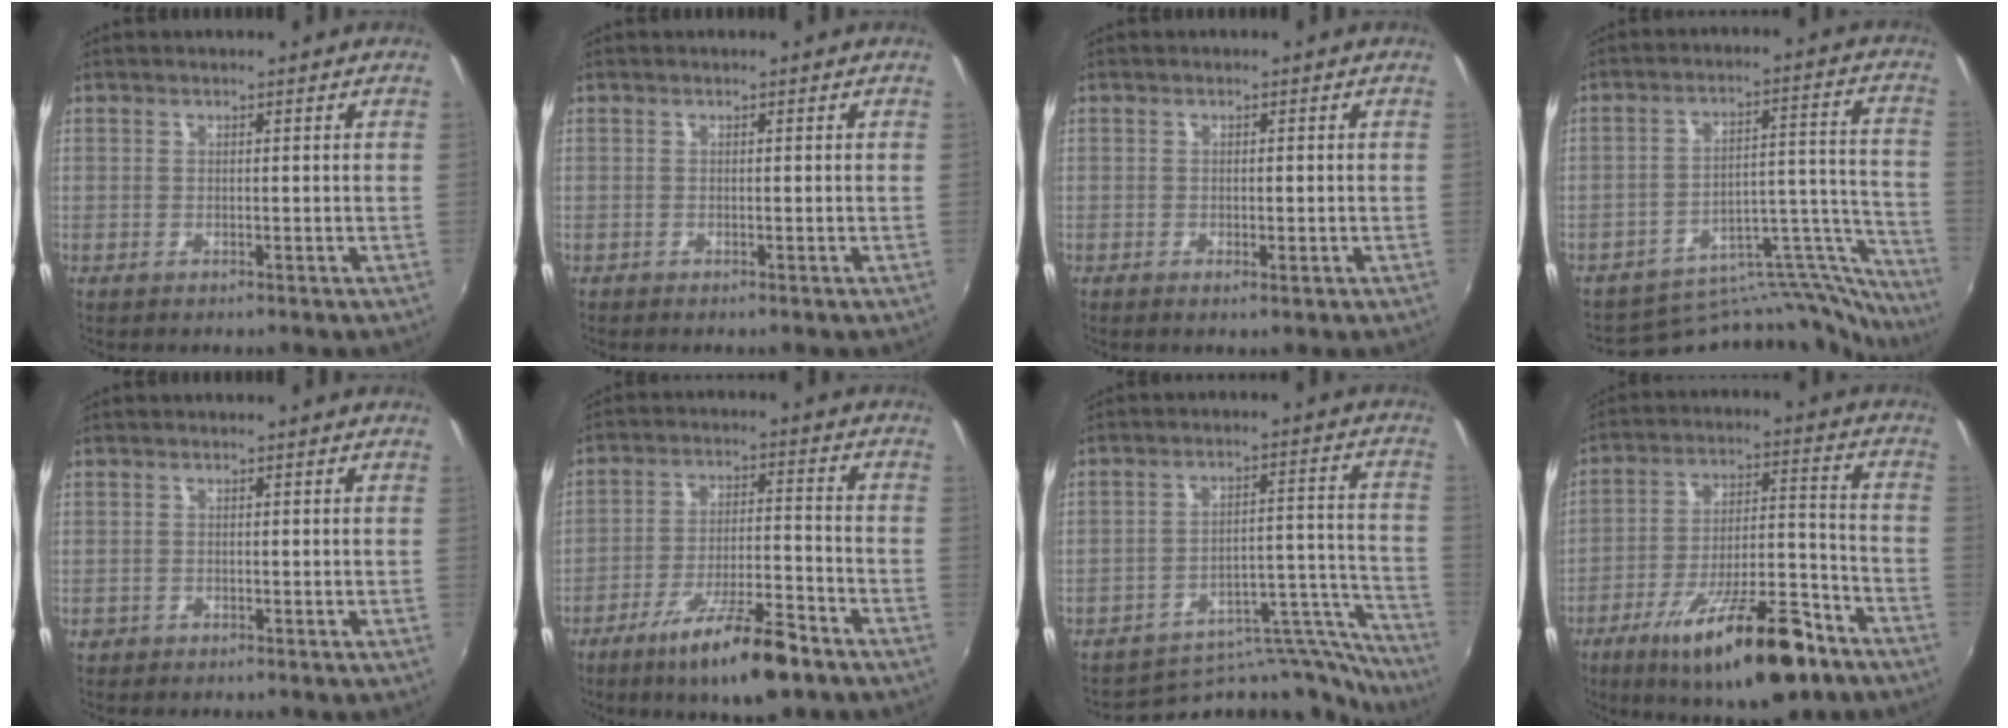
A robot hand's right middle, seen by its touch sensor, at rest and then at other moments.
{"total": 0.0}
{"total": 0.8, "force": [-0.2, 0.2, 0.8], "torque": [-0.011, -0.003, -0.005]}
{"total": 18.2, "force": [-18.1, 1.6, 0.6], "torque": [0.012, 0.061, -0.269]}
{"total": 1.1, "force": [-0.5, 0.9, 0.3], "torque": [-0.007, -0.003, -0.009]}
{"total": 13.4, "force": [-9.1, 2.8, 9.4], "torque": [-0.169, -0.014, -0.150]}
{"total": 15.8, "force": [-15.2, 2.9, 3.3], "torque": [-0.025, 0.035, -0.214]}
{"total": 20.2, "force": [-13.0, 5.6, 14.4], "torque": [-0.235, -0.016, -0.201]}